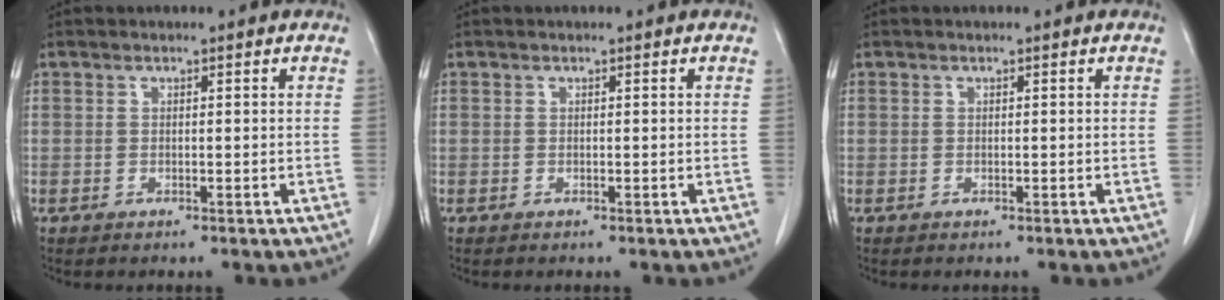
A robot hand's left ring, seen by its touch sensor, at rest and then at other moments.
{"total": 0.0}
{"total": 0.0}